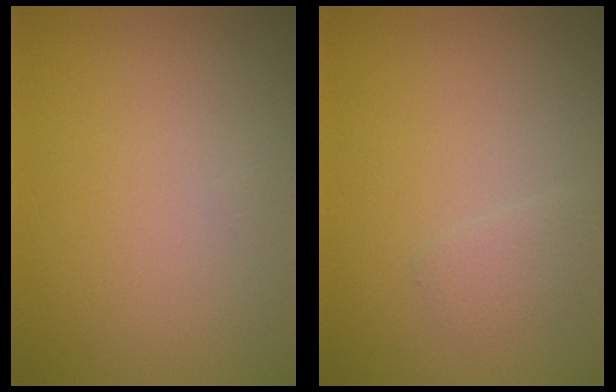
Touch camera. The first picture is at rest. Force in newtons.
{"total": 1.1, "press": 1.1, "slide": 0.1}